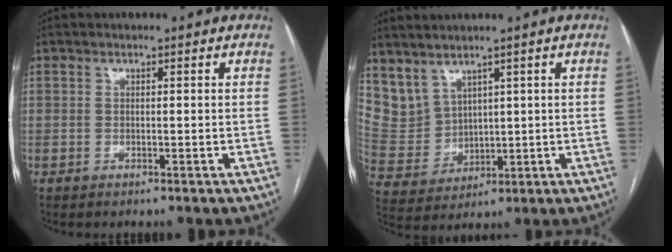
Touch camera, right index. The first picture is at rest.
{"total": 7.1, "force": [5.4, 4.1, 1.9], "torque": [-0.055, 0.009, 0.140]}